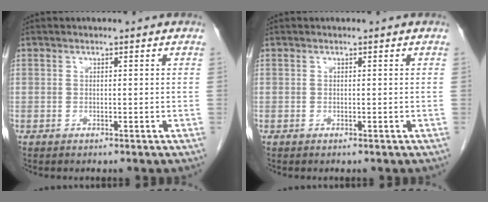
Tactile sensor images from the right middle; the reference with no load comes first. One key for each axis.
{"total": 0.0}